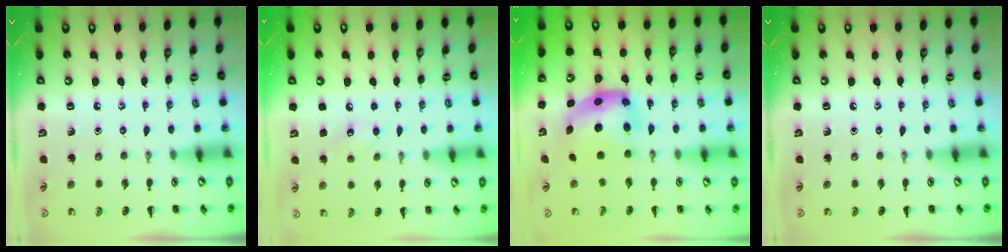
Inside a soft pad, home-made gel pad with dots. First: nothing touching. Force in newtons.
{"total": 6.6, "press": 6.4, "slide": 1.5}
{"total": 5.9, "press": 5.9, "slide": 1.0}
{"total": 0.0}